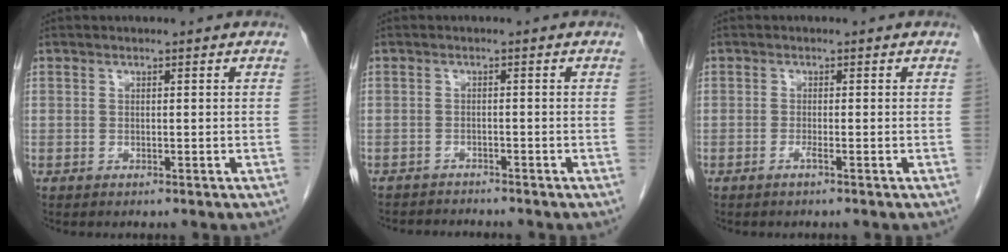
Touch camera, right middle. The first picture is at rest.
{"total": 3.5, "force": [-3.4, 0.7, 0.0], "torque": [0.004, -0.008, -0.054]}
{"total": 0.9, "force": [-0.6, -0.2, 0.6], "torque": [-0.012, 0.000, -0.011]}